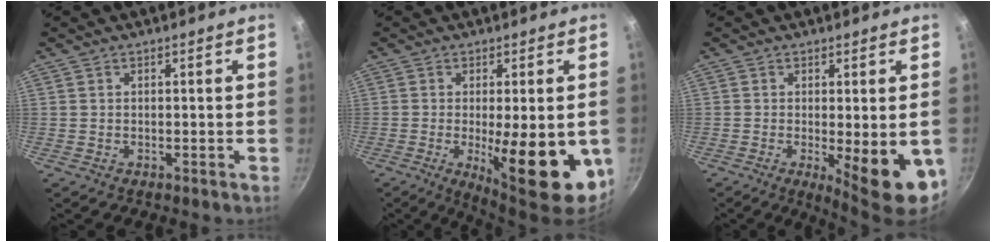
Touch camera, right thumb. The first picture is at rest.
{"total": 16.6, "force": [-3.7, 5.2, 15.3], "torque": [-0.191, -0.009, -0.038]}
{"total": 10.6, "force": [-2.4, 2.7, 9.9], "torque": [-0.117, -0.013, -0.021]}